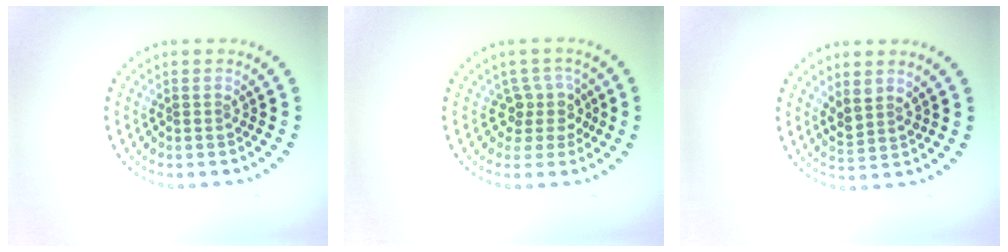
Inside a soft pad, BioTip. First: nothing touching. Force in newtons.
{"total": 2.4, "press": 1.8, "slide": 1.5}
{"total": 1.9, "press": 1.6, "slide": 1.0}